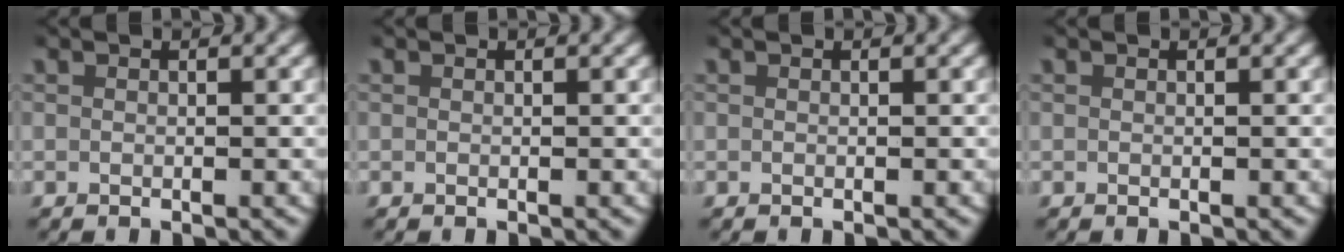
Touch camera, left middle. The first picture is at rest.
{"total": 0.0}
{"total": 0.0}
{"total": 0.0}